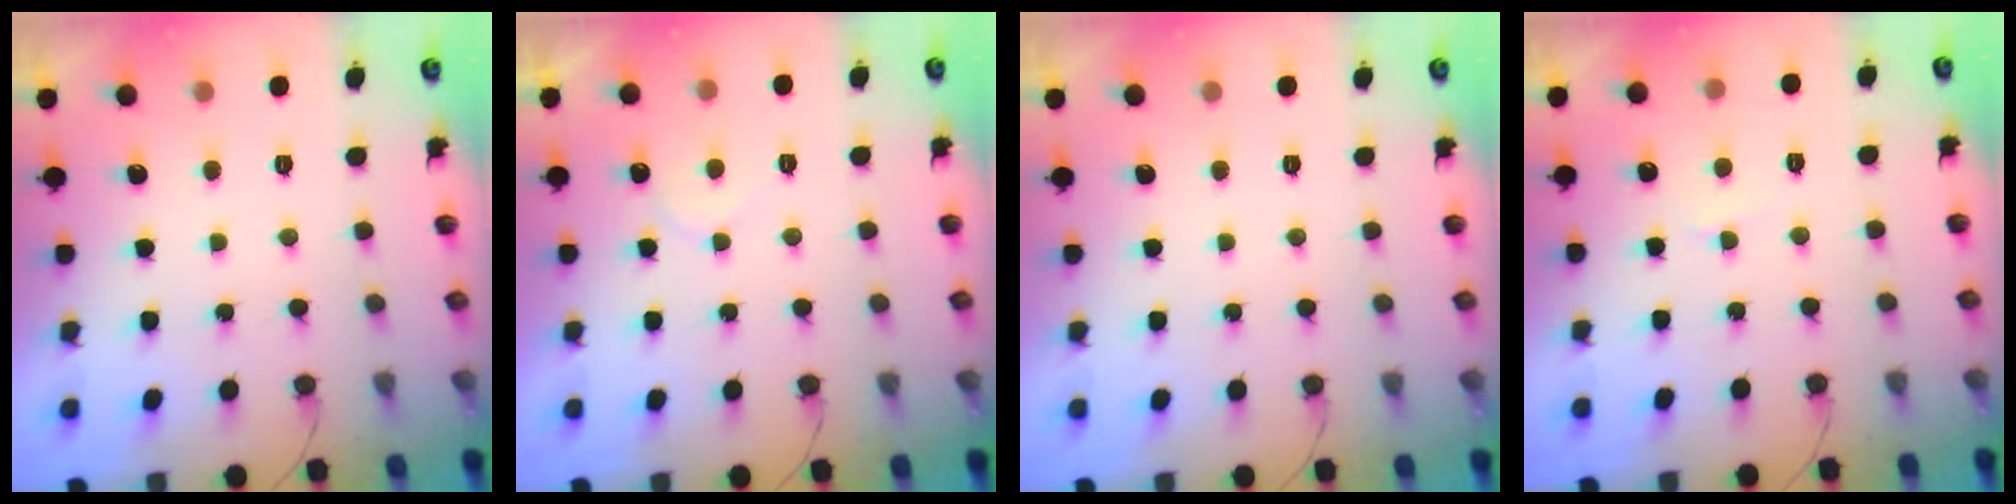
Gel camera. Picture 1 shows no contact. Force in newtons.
{"total": 6.4, "press": 6.3, "slide": 0.5}
{"total": 0.0}
{"total": 2.6, "press": 2.6, "slide": 0.1}